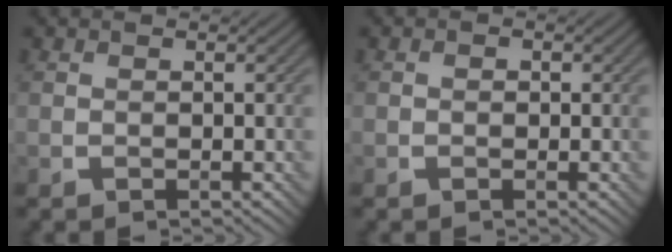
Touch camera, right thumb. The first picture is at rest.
{"total": 0.6, "force": [-0.1, 0.5, 0.3], "torque": [-0.001, -0.003, -0.004]}